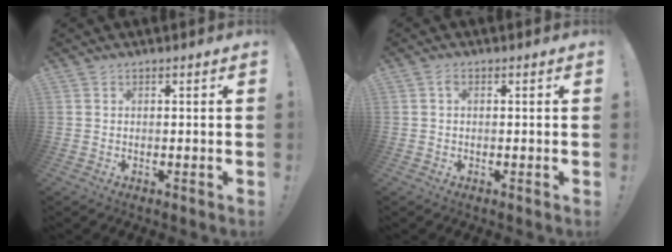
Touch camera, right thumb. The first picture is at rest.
{"total": 1.3, "force": [0.2, 0.8, 1.0], "torque": [-0.018, 0.002, 0.002]}